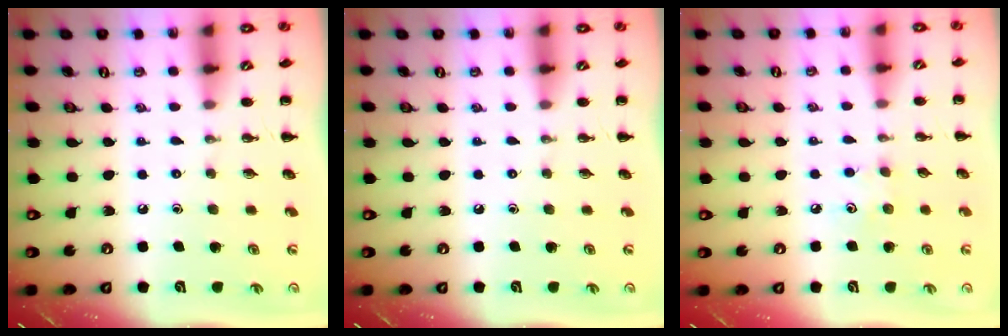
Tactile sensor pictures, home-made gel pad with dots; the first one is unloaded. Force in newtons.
{"total": 0.0}
{"total": 5.3, "press": 5.2, "slide": 1.3}